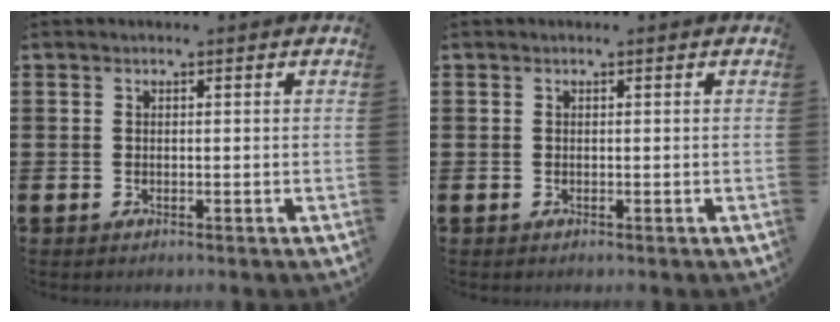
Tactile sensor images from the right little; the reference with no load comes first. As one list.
[{"total": 0.0}]